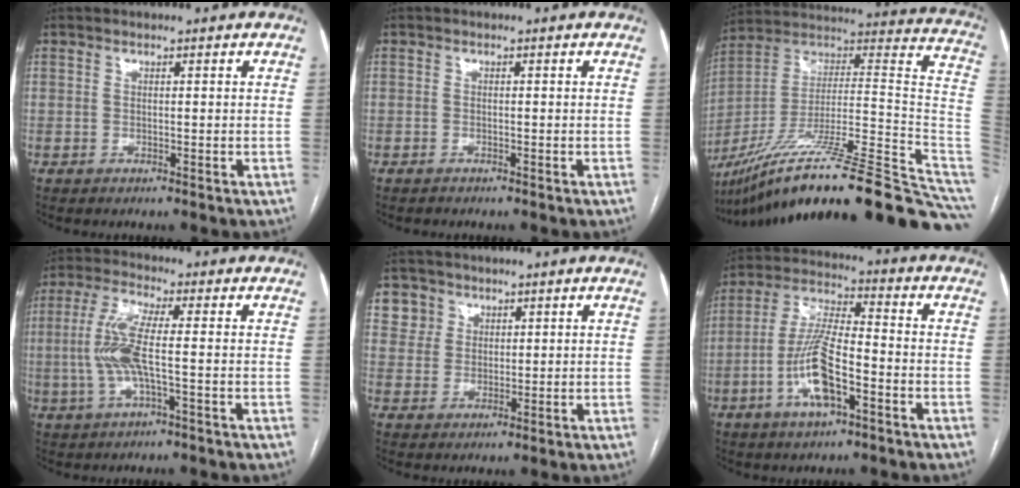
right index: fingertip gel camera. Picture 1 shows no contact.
{"total": 0.6, "force": [-0.6, 0.2, 0.0], "torque": [-0.006, 0.000, -0.010]}
{"total": 37.4, "force": [-28.4, 3.9, 24.0], "torque": [-0.273, -0.006, -0.425]}
{"total": 8.2, "force": [-0.9, 1.0, 8.1], "torque": [-0.180, 0.005, -0.022]}
{"total": 4.7, "force": [2.4, 4.1, -0.3], "torque": [0.017, 0.006, 0.047]}
{"total": 11.5, "force": [-4.2, 2.9, 10.2], "torque": [-0.215, 0.004, -0.076]}